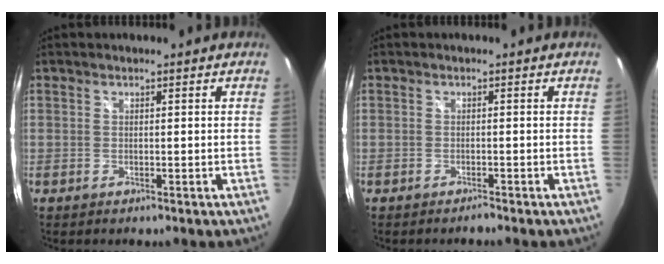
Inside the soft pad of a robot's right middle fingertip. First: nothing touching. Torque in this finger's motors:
{"motor_torque": [-0.35, -0.23, 0.00, -0.01]}